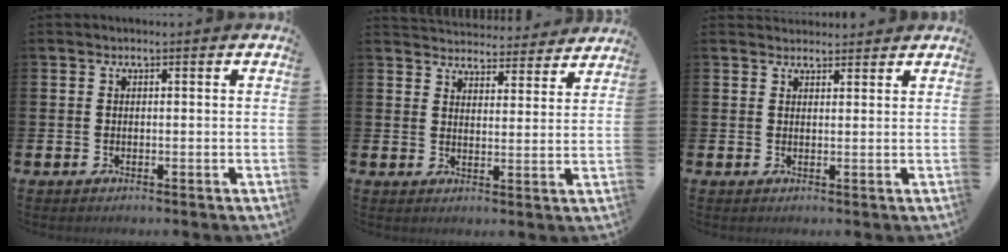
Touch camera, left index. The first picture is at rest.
{"total": 4.6, "force": [4.5, 0.9, -0.2], "torque": [0.000, -0.038, 0.076]}
{"total": 2.0, "force": [1.9, 0.6, -0.1], "torque": [0.011, -0.010, 0.033]}